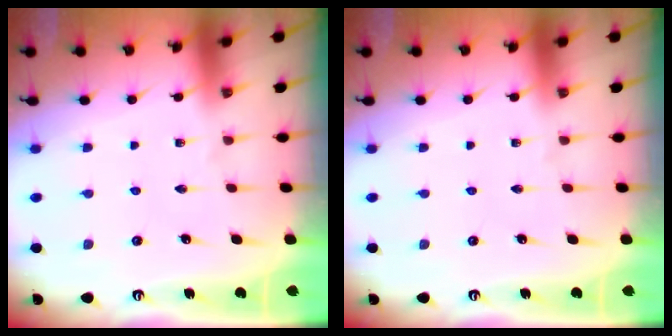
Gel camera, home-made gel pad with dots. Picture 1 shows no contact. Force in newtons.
{"total": 0.0}